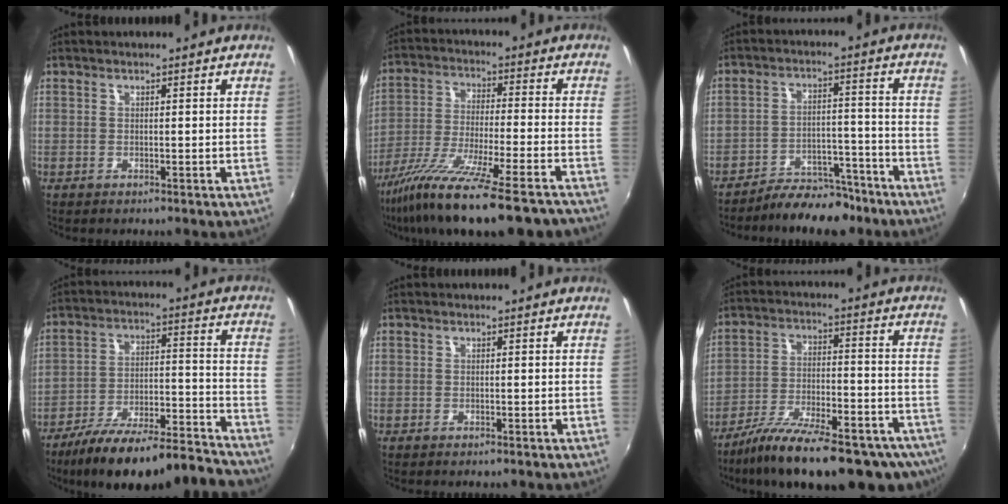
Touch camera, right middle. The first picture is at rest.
{"total": 20.1, "force": [-15.6, 1.5, 12.6], "torque": [-0.237, -0.071, -0.258]}
{"total": 8.6, "force": [-7.0, 3.7, 3.3], "torque": [-0.067, 0.022, -0.095]}
{"total": 22.9, "force": [-19.8, 5.0, 10.5], "torque": [-0.180, -0.020, -0.282]}
{"total": 0.0}
{"total": 23.7, "force": [-17.4, 6.8, 14.6], "torque": [-0.249, -0.054, -0.251]}